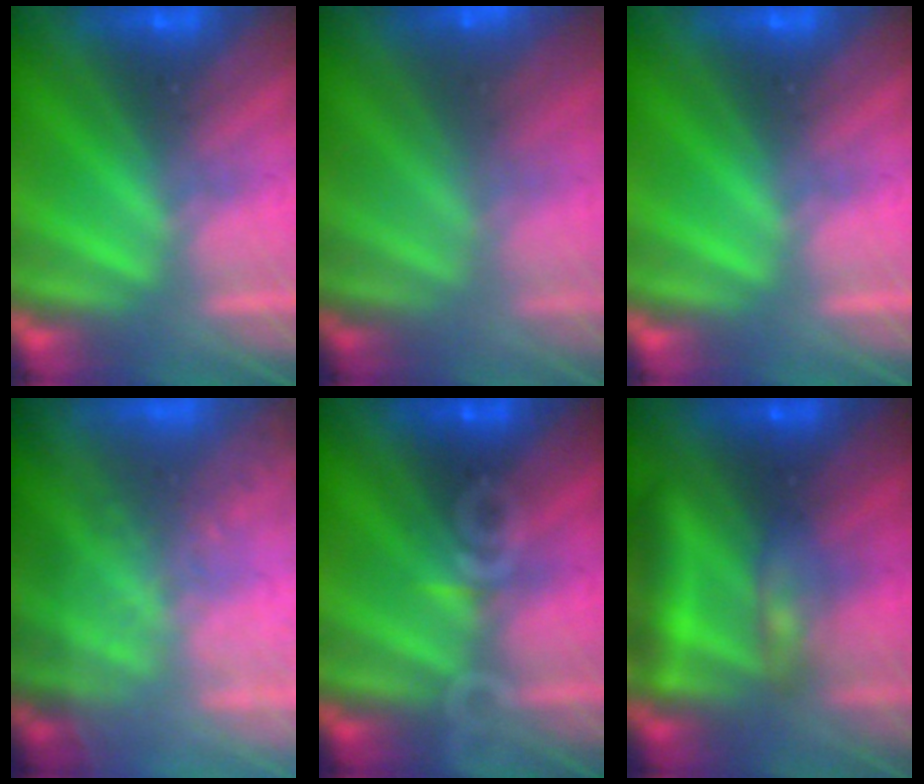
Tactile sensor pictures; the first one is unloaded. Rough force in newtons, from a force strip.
{"total": 2.9}
{"total": 0.0}
{"total": 7.7}
{"total": 3.2}
{"total": 7.5}